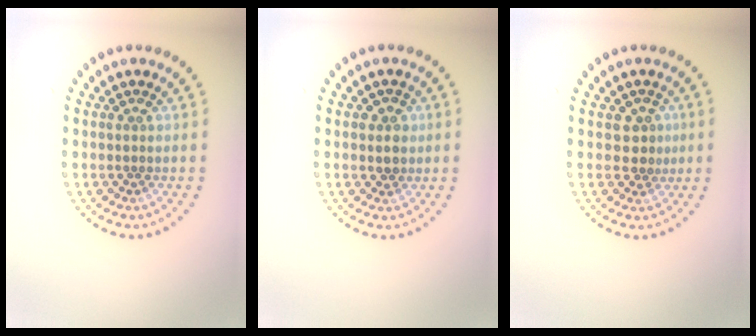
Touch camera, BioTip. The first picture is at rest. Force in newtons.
{"total": 1.8, "press": 1.7, "slide": 0.7}
{"total": 2.0, "press": 1.8, "slide": 0.8}